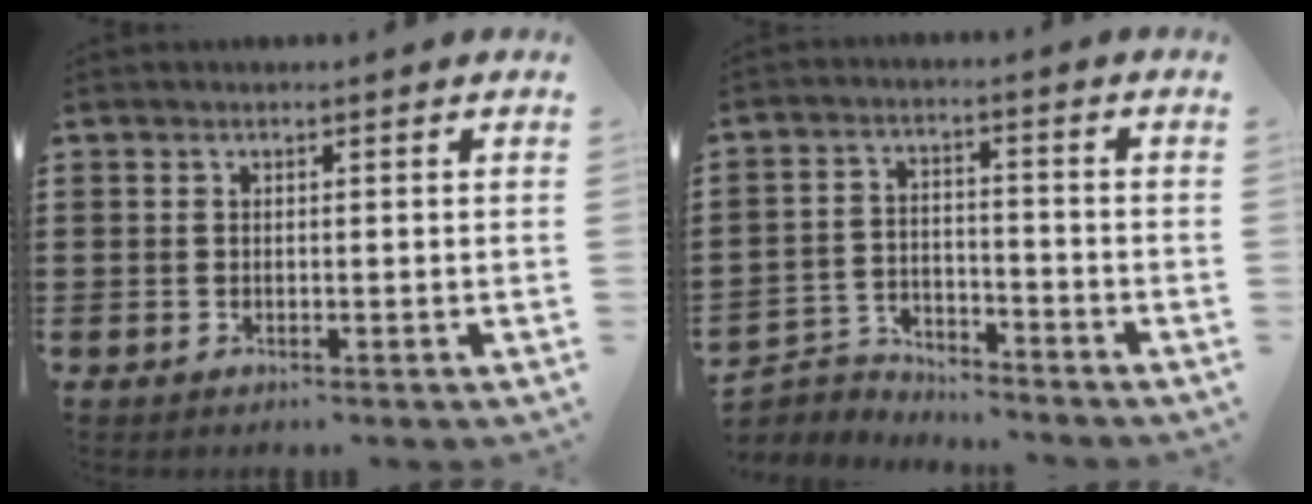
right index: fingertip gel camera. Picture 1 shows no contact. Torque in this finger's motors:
{"motor_torque": [-0.19, -0.16, -0.01, 0.00]}